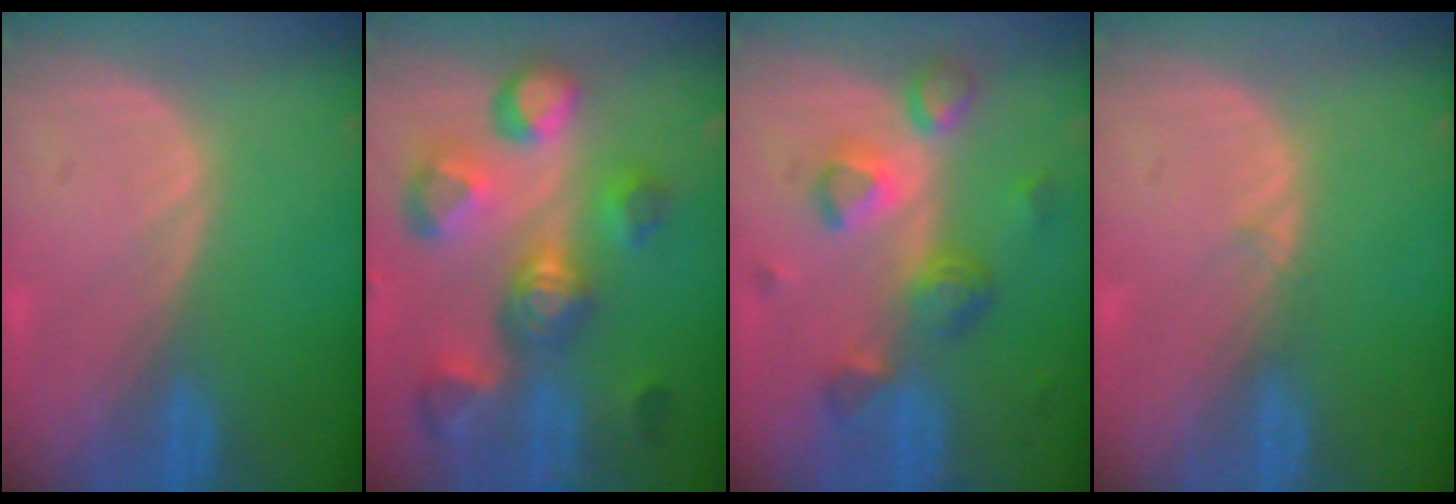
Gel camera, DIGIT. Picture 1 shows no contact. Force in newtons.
{"total": 11.1, "press": 10.0, "slide": 4.8}
{"total": 7.9, "press": 7.0, "slide": 3.6}
{"total": 0.6, "press": 0.6, "slide": 0.1}